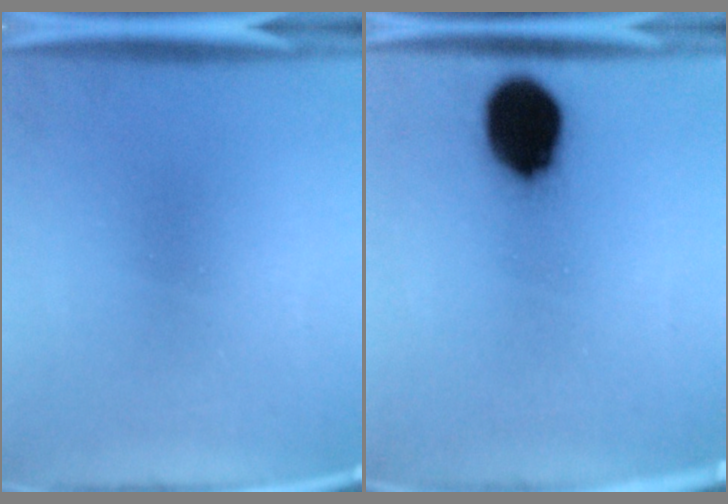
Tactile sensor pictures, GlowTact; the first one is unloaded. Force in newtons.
{"total": 14.8}